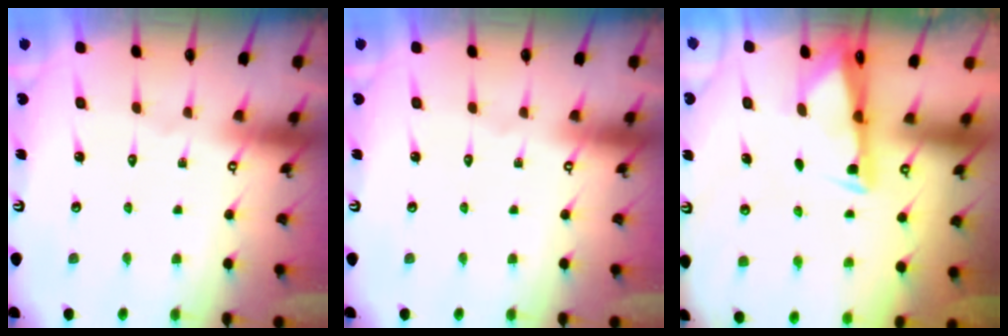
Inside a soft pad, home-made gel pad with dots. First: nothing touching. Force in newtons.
{"total": 0.0}
{"total": 2.7, "press": 2.7, "slide": 0.4}